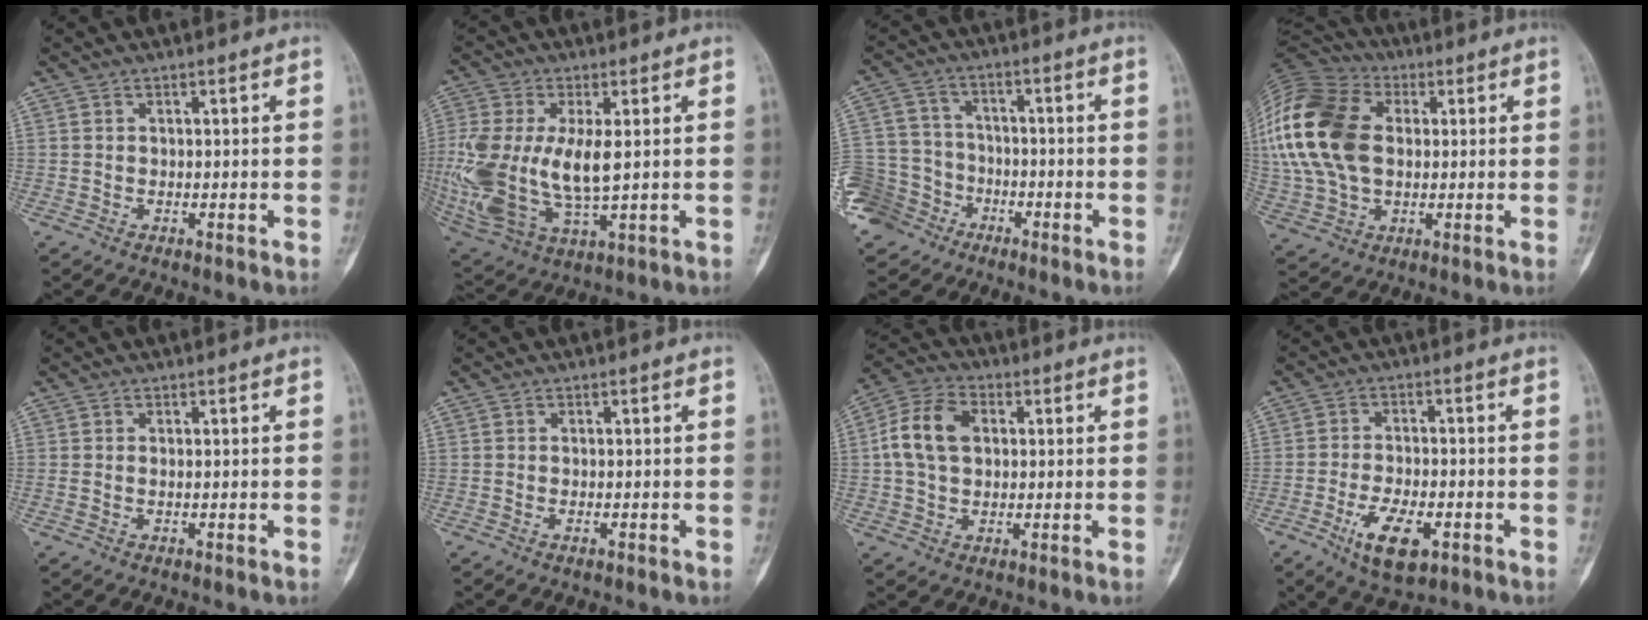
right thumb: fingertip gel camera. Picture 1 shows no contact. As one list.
[{"total": 19.9, "force": [0.2, 9.4, 17.5], "torque": [-0.401, -0.024, 0.015]}, {"total": 12.2, "force": [-7.3, 9.4, 2.7], "torque": [-0.059, 0.045, -0.134]}, {"total": 24.4, "force": [3.3, 16.2, 17.9], "torque": [-0.405, 0.017, 0.060]}, {"total": 0.6, "force": [0.0, 0.3, 0.6], "torque": [-0.017, 0.003, 0.001]}, {"total": 0.6, "force": [-0.3, 0.2, 0.4], "torque": [-0.010, 0.003, -0.005]}, {"total": 9.9, "force": [1.3, 6.9, 7.0], "torque": [-0.129, 0.023, 0.019]}, {"total": 8.8, "force": [-3.9, 3.9, 6.9], "torque": [-0.122, 0.009, -0.060]}]